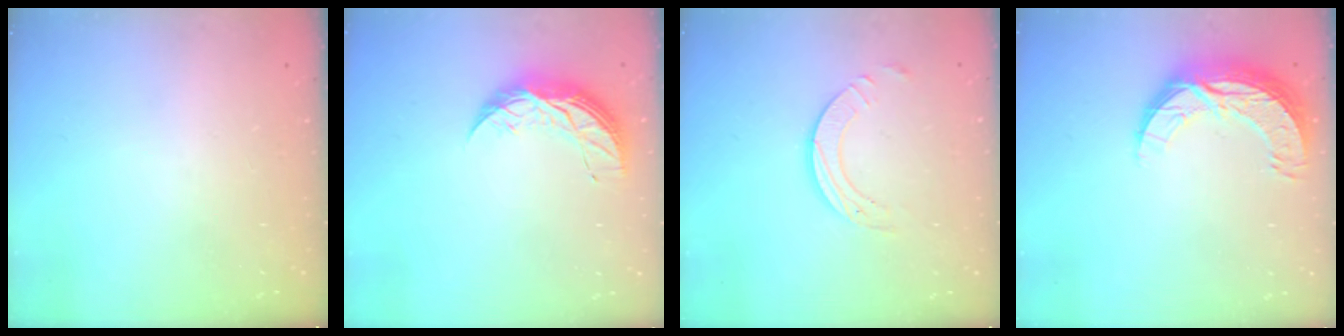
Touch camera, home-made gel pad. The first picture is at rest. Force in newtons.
{"total": 8.4, "press": 8.4, "slide": 0.4}
{"total": 5.8, "press": 5.8, "slide": 0.6}
{"total": 10.7, "press": 10.7, "slide": 0.7}